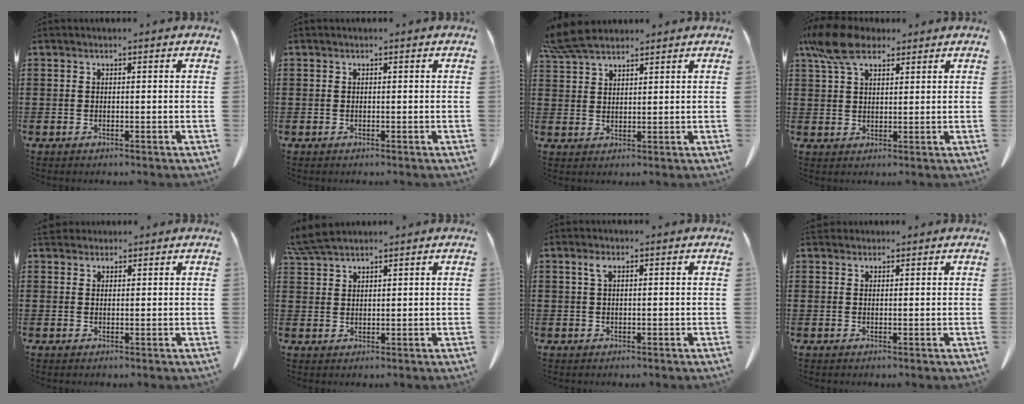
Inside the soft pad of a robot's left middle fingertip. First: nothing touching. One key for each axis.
{"total": 0.0}
{"total": 6.0, "fx": 5.2, "fy": 1.4, "fz": 2.7, "tx": -0.068, "ty": -0.007, "tz": 0.101}
{"total": 7.6, "fx": 5.3, "fy": 3.3, "fz": 4.5, "tx": -0.111, "ty": -0.004, "tz": 0.098}
{"total": 2.3, "fx": 2.1, "fy": 1.0, "fz": 0.5, "tx": -0.017, "ty": 0.004, "tz": 0.042}
{"total": 4.6, "fx": 4.1, "fy": 0.6, "fz": 2.0, "tx": -0.052, "ty": -0.004, "tz": 0.078}
{"total": 1.5, "fx": 0.6, "fy": 0.4, "fz": 1.3, "tx": -0.029, "ty": 0.002, "tz": 0.010}
{"total": 1.6, "fx": 1.4, "fy": 0.6, "fz": 0.1, "tx": -0.007, "ty": 0.002, "tz": 0.029}